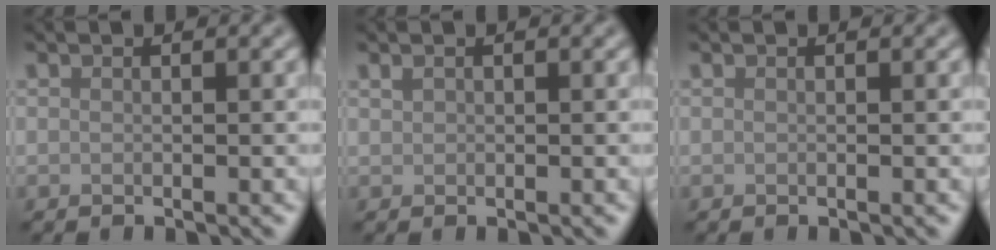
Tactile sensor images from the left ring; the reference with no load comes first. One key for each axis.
{"total": 0.5, "fx": 0.3, "fy": 0.4, "fz": 0.2, "tx": -0.003, "ty": 0.001, "tz": 0.007}
{"total": 0.0}